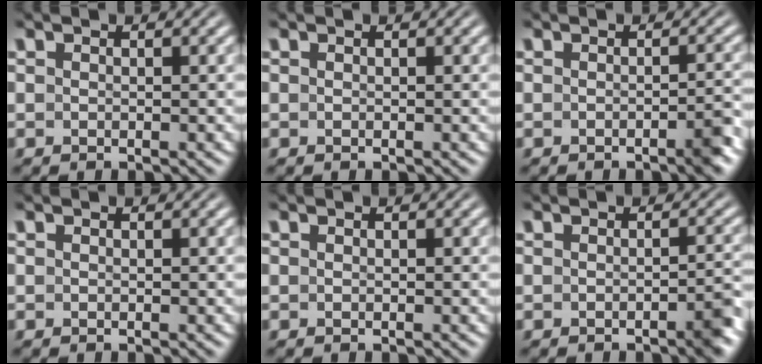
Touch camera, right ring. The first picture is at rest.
{"total": 0.0}
{"total": 1.7, "force": [-1.3, -0.1, 1.1], "torque": [-0.016, 0.004, -0.024]}
{"total": 0.0}
{"total": 0.0}
{"total": 1.9, "force": [-1.4, 0.1, 1.4], "torque": [-0.017, 0.004, -0.026]}